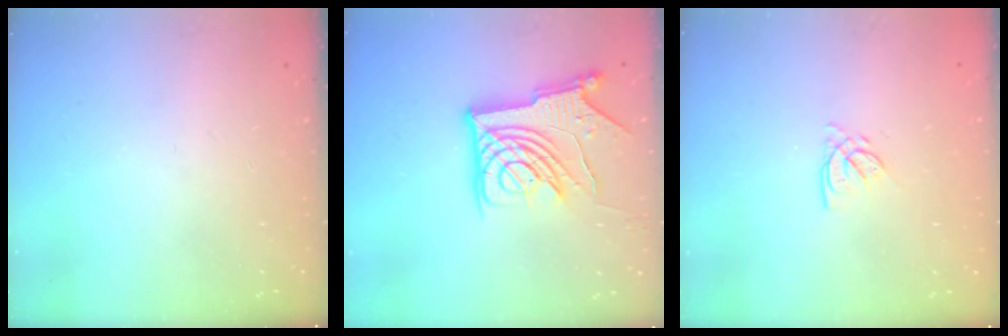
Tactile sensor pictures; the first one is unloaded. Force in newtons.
{"total": 14.9, "press": 14.8, "slide": 1.8}
{"total": 2.8, "press": 2.8, "slide": 0.1}